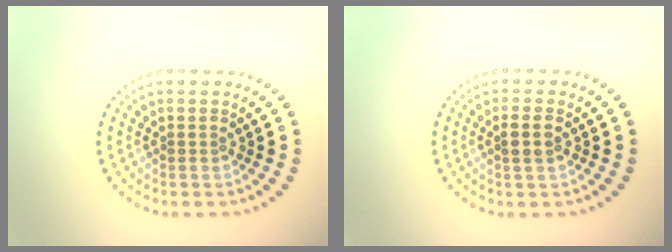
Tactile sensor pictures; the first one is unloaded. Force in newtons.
{"total": 1.7, "press": 1.6, "slide": 0.6}